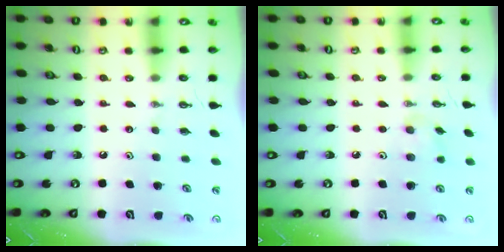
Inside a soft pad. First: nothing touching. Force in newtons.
{"total": 5.8, "press": 5.4, "slide": 2.1}